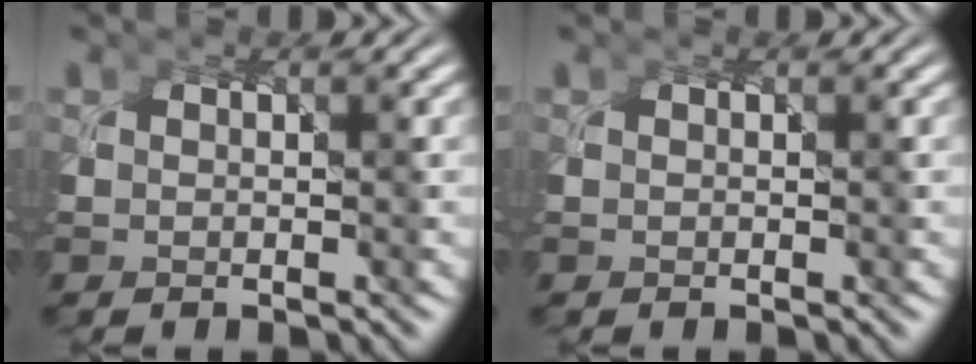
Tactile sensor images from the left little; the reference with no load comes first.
{"total": 0.0}